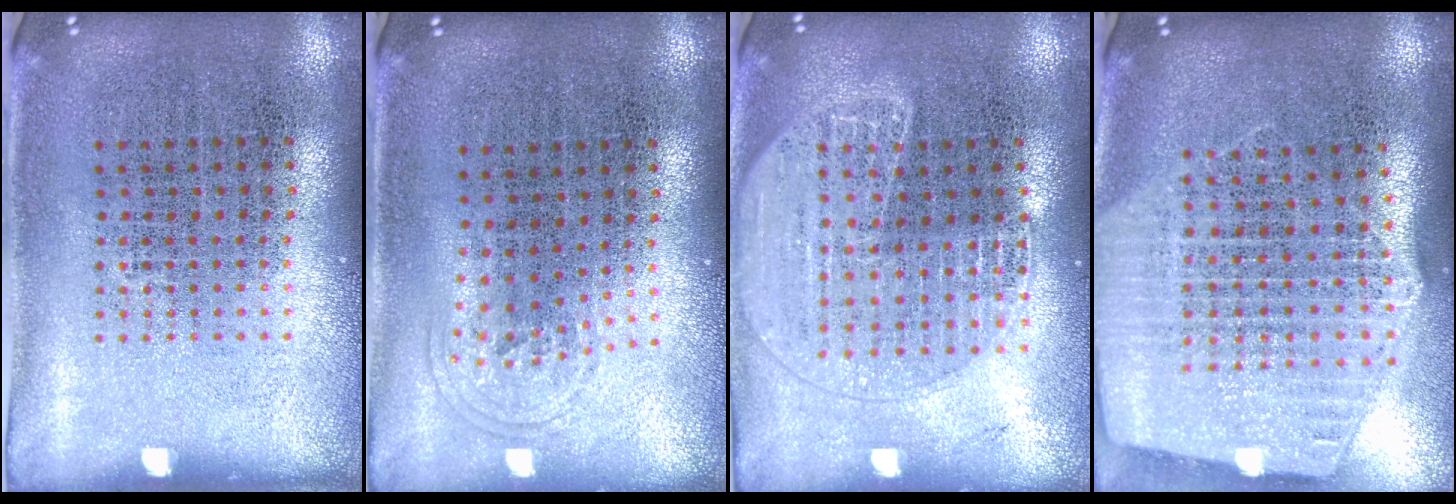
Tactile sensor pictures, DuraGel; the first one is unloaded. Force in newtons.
{"total": 0.9, "press": 0.7, "slide": 0.7}
{"total": 1.8, "press": 1.7, "slide": 0.7}
{"total": 2.6, "press": 2.3, "slide": 1.3}